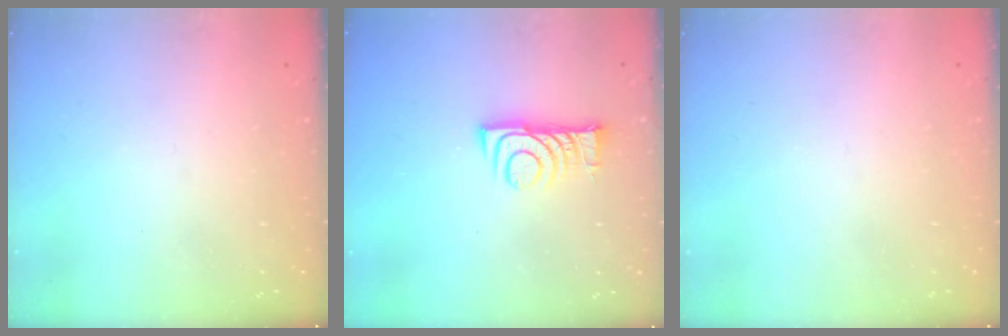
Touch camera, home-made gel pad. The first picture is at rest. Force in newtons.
{"total": 8.5, "press": 8.4, "slide": 0.9}
{"total": 1.8, "press": 1.7, "slide": 0.1}